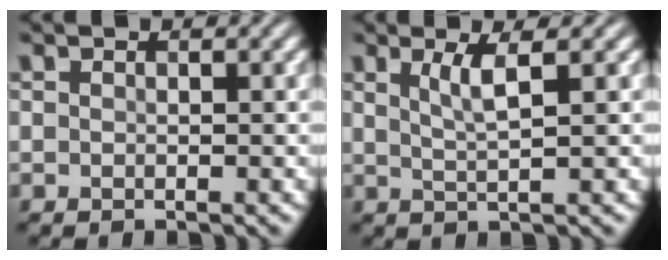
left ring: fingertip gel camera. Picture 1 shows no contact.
{"total": 2.6, "force": [1.0, 0.5, 2.3], "torque": [-0.040, -0.001, 0.019]}